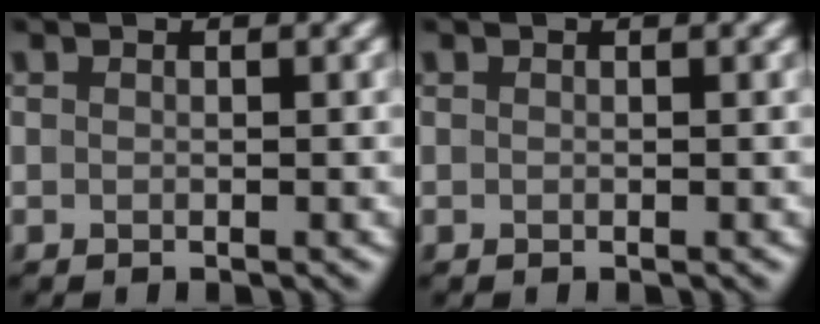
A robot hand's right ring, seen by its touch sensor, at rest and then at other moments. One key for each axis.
{"total": 0.0}